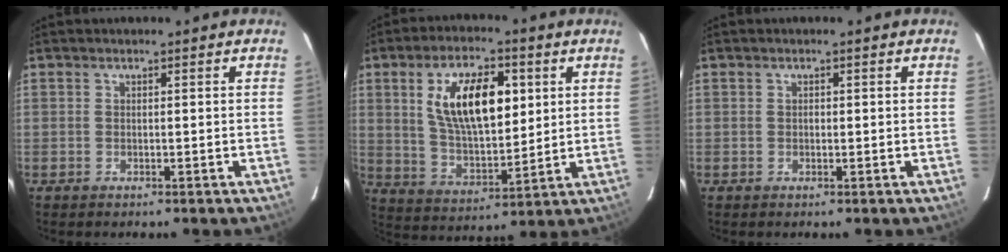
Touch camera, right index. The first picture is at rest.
{"total": 15.3, "force": [4.6, 7.0, 12.8], "torque": [-0.226, 0.011, 0.091]}
{"total": 0.5, "force": [0.0, 0.5, 0.2], "torque": [0.000, 0.002, 0.000]}